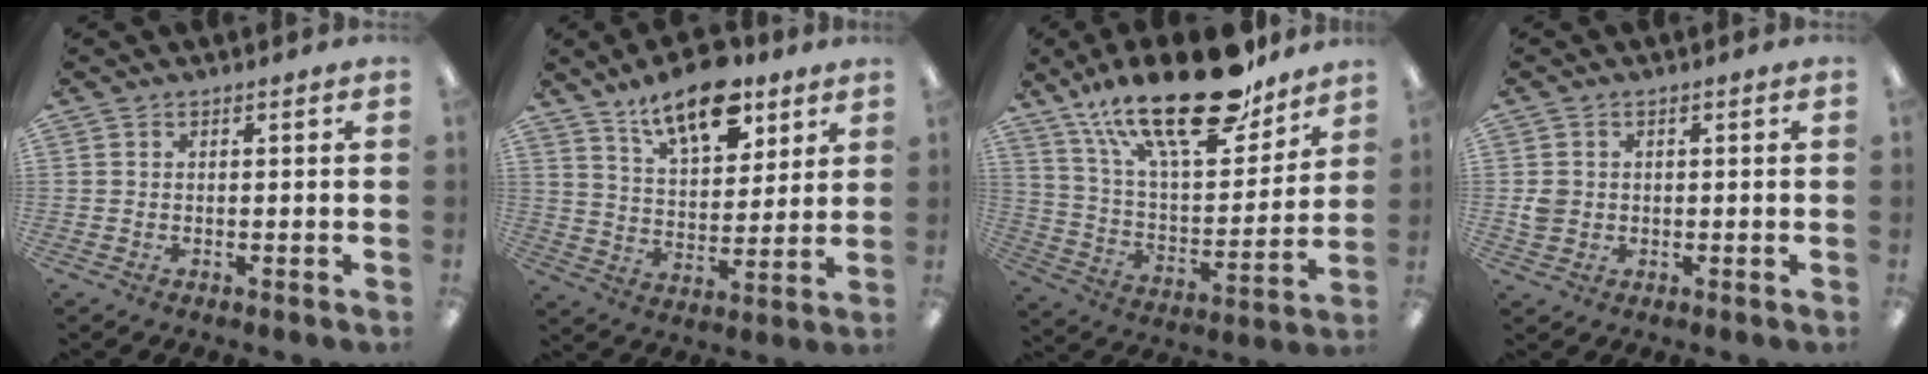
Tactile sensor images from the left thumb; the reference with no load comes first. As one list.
[{"total": 15.0, "force": [10.3, 6.9, 8.5], "torque": [-0.125, -0.051, 0.178]}, {"total": 26.9, "force": [18.2, 10.0, 17.1], "torque": [-0.289, -0.105, 0.307]}, {"total": 2.7, "force": [0.0, 2.6, 1.0], "torque": [-0.010, 0.001, -0.002]}]